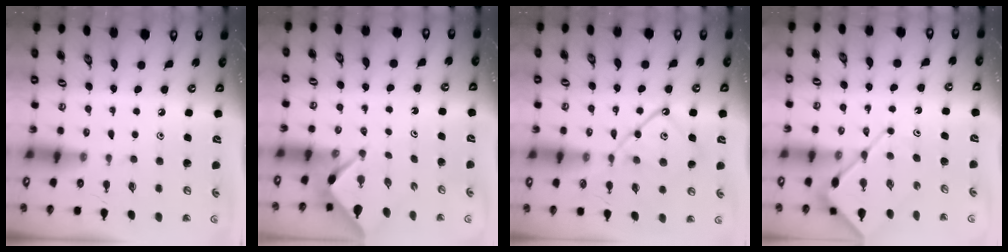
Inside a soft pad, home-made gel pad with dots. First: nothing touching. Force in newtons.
{"total": 2.8, "press": 2.8, "slide": 0.4}
{"total": 12.4, "press": 12.4, "slide": 1.3}
{"total": 8.6, "press": 8.5, "slide": 0.9}